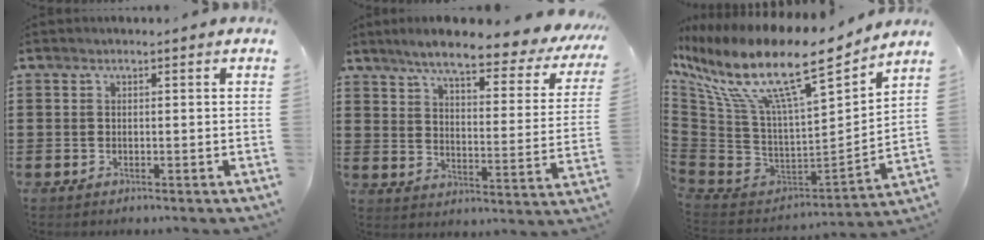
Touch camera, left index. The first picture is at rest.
{"total": 7.6, "force": [6.2, 0.6, 4.3], "torque": [-0.094, -0.039, 0.097]}
{"total": 15.6, "force": [9.4, 4.5, 11.6], "torque": [-0.246, -0.059, 0.150]}